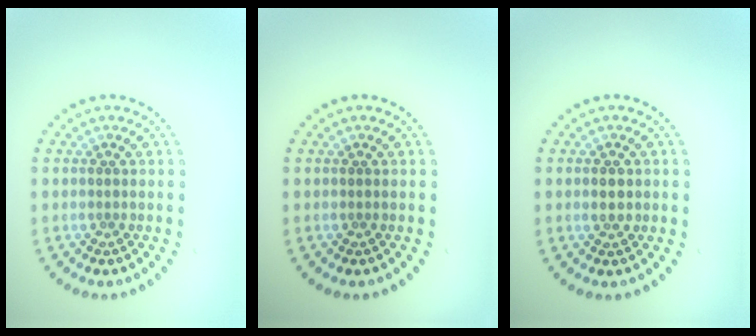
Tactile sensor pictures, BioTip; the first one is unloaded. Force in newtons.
{"total": 0.0}
{"total": 1.1, "press": 1.1, "slide": 0.1}